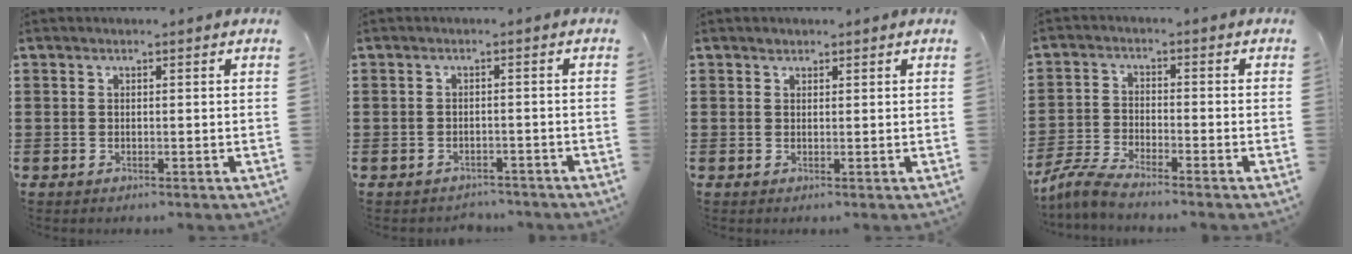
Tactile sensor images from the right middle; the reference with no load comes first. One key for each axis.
{"total": 1.7, "fx": -1.6, "fy": 0.4, "fz": -0.3, "tx": -0.001, "ty": 0.001, "tz": -0.037}
{"total": 0.6, "fx": 0.5, "fy": 0.3, "fz": -0.2, "tx": 0.001, "ty": -0.002, "tz": 0.010}
{"total": 4.3, "fx": -3.9, "fy": 0.1, "fz": 1.9, "tx": -0.061, "ty": -0.013, "tz": -0.082}